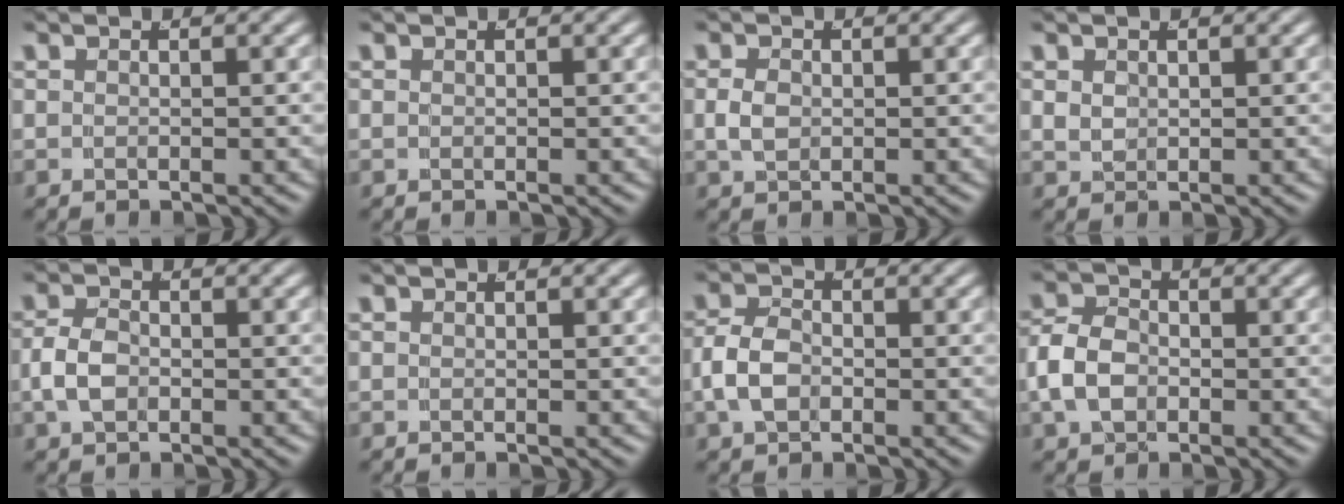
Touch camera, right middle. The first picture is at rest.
{"total": 0.0}
{"total": 1.3, "force": [-0.1, 0.8, 1.0], "torque": [-0.026, -0.008, 0.009]}
{"total": 1.4, "force": [0.5, 1.1, 0.7], "torque": [-0.024, -0.014, 0.023]}
{"total": 2.6, "force": [-0.5, 1.7, 1.9], "torque": [-0.046, -0.008, 0.000]}
{"total": 0.0}
{"total": 3.3, "force": [-0.6, 2.3, 2.2], "torque": [-0.055, -0.010, -0.001]}
{"total": 4.1, "force": [-0.6, 3.2, 2.5], "torque": [-0.059, -0.010, -0.004]}